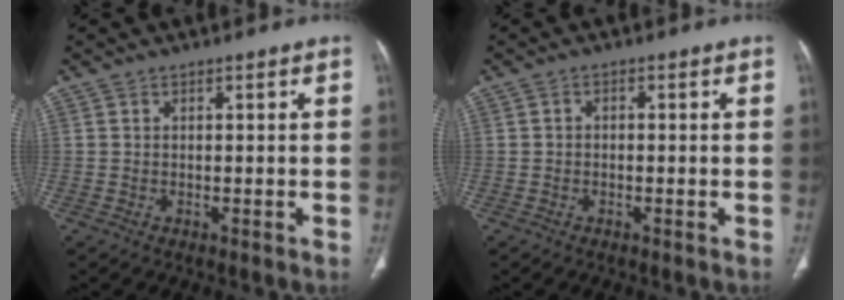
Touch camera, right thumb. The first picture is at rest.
{"total": 0.8, "force": [-0.2, 0.6, 0.5], "torque": [-0.005, 0.003, -0.007]}